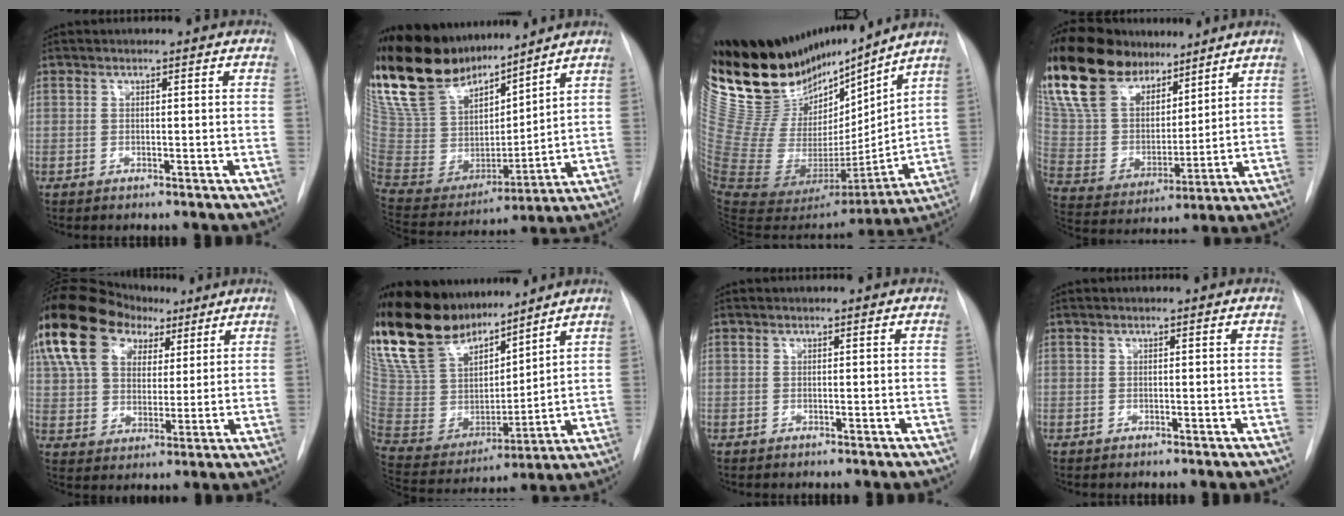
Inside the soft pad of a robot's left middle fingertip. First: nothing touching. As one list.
[{"total": 20.3, "force": [17.6, 5.3, 8.6], "torque": [-0.168, -0.002, 0.341]}, {"total": 28.0, "force": [24.0, 7.2, 12.4], "torque": [-0.212, -0.034, 0.414]}, {"total": 20.5, "force": [15.9, 9.0, 9.3], "torque": [-0.205, 0.025, 0.297]}, {"total": 19.2, "force": [11.0, 12.1, 10.1], "torque": [-0.228, 0.062, 0.196]}, {"total": 20.3, "force": [16.5, 7.2, 9.3], "torque": [-0.194, 0.008, 0.315]}, {"total": 0.0}, {"total": 0.0}]